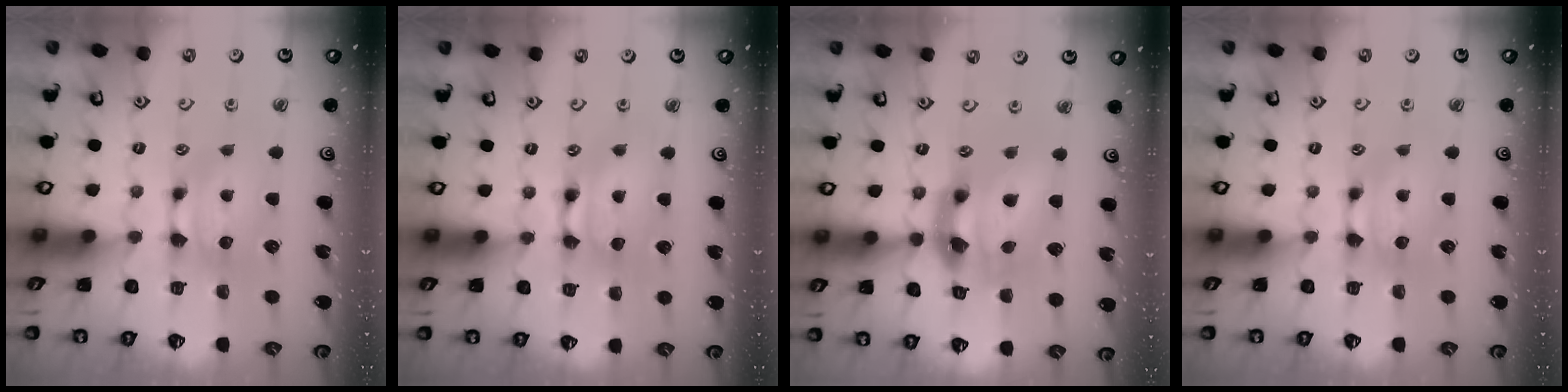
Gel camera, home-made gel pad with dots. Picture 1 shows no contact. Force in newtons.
{"total": 2.1, "press": 2.1, "slide": 0.0}
{"total": 7.7, "press": 7.3, "slide": 2.4}
{"total": 0.0}